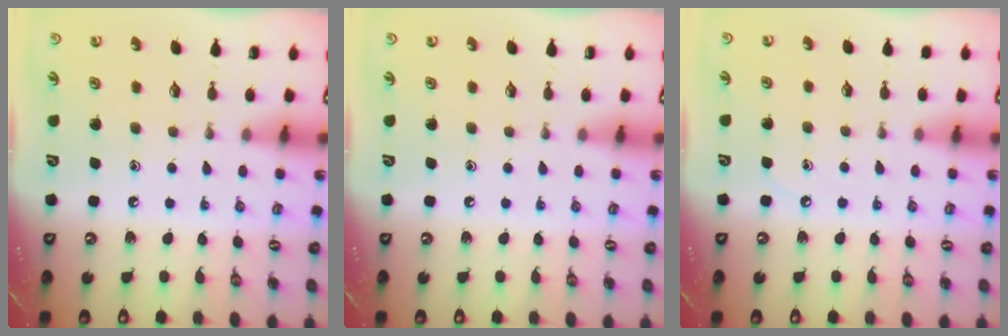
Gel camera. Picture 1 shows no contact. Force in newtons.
{"total": 0.0}
{"total": 2.5, "press": 2.5, "slide": 0.4}